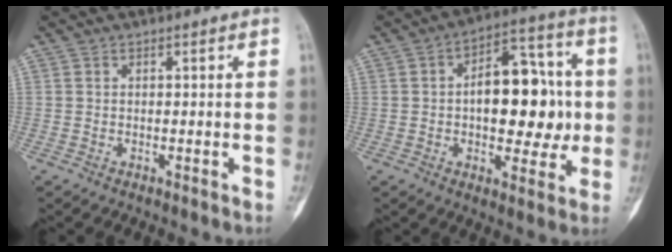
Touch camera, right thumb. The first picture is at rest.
{"total": 16.9, "force": [-0.1, 9.5, 14.0], "torque": [-0.158, 0.029, -0.003]}